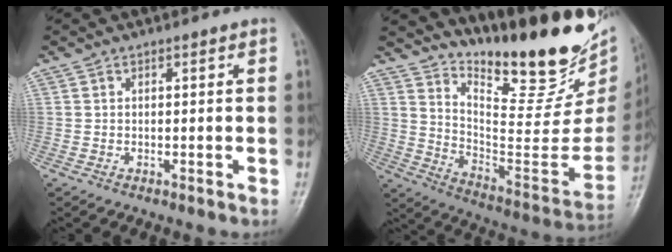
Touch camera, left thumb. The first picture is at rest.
{"total": 28.2, "force": [21.2, 9.1, 16.1], "torque": [-0.209, -0.139, 0.314]}